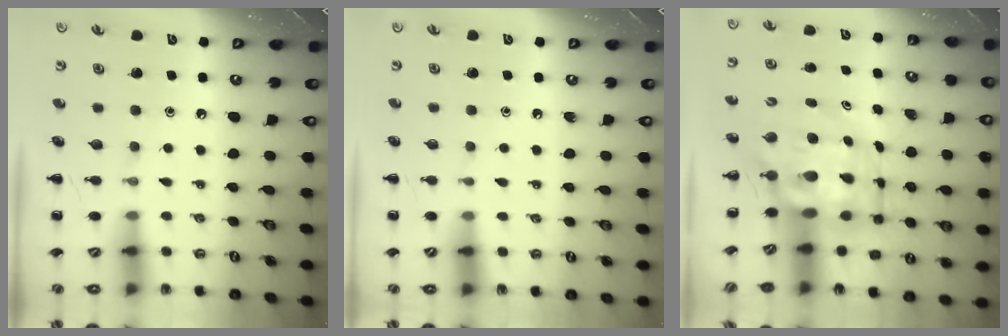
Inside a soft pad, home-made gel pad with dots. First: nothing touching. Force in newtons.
{"total": 0.6, "press": 0.6, "slide": 0.2}
{"total": 9.5, "press": 9.1, "slide": 2.7}